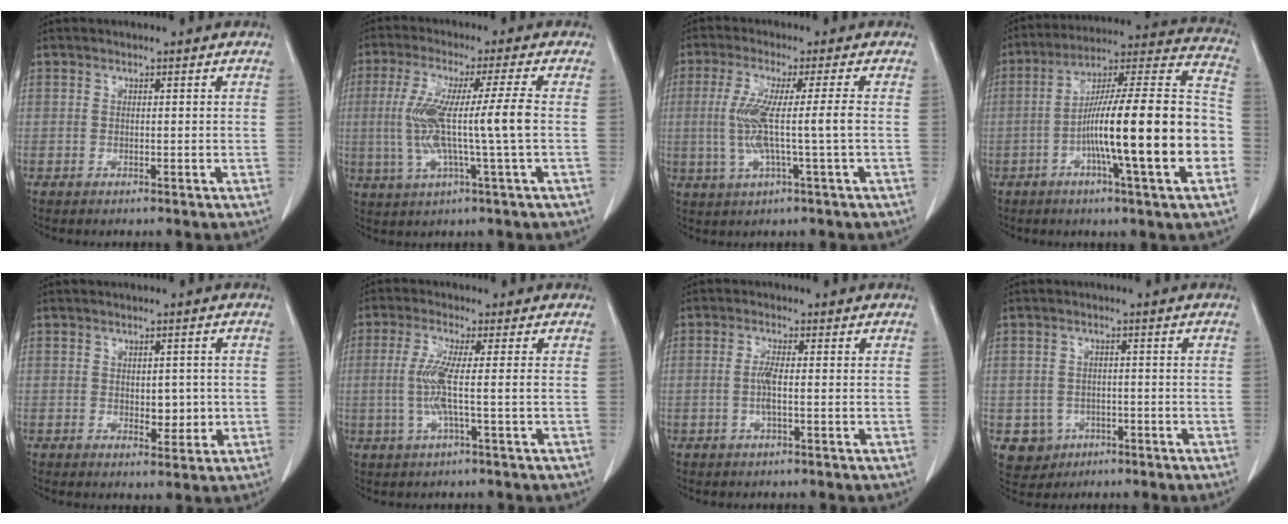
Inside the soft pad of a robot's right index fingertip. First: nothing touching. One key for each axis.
{"total": 11.0, "fx": -0.3, "fy": -0.7, "fz": 11.0, "tx": -0.226, "ty": 0.005, "tz": -0.007}
{"total": 7.8, "fx": -0.4, "fy": -0.7, "fz": 7.8, "tx": -0.164, "ty": -0.002, "tz": -0.007}
{"total": 21.9, "fx": -5.1, "fy": 1.1, "fz": 21.3, "tx": -0.297, "ty": 0.015, "tz": -0.084}
{"total": 3.6, "fx": -0.1, "fy": 2.1, "fz": 2.9, "tx": -0.032, "ty": -0.003, "tz": 0.005}
{"total": 5.4, "fx": -0.4, "fy": -0.4, "fz": 5.3, "tx": -0.119, "ty": -0.003, "tz": -0.011}
{"total": 2.5, "fx": -0.4, "fy": 0.2, "fz": 2.5, "tx": -0.056, "ty": -0.002, "tz": -0.009}
{"total": 4.4, "fx": -1.6, "fy": 4.1, "fz": 0.5, "tx": -0.001, "ty": 0.010, "tz": -0.016}